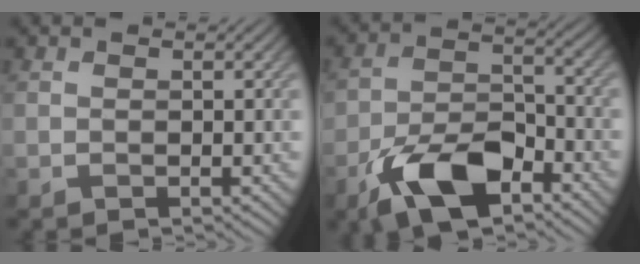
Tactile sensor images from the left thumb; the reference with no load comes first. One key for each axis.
{"total": 10.7, "fx": -6.3, "fy": 5.2, "fz": 6.9, "tx": -0.131, "ty": -0.002, "tz": -0.125}